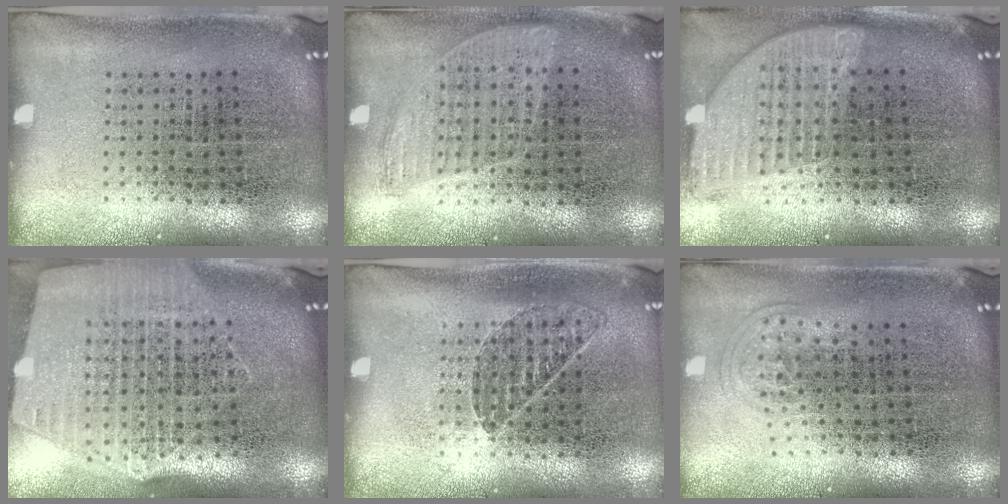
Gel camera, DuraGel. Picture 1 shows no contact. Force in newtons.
{"total": 0.9, "press": 0.8, "slide": 0.5}
{"total": 1.6, "press": 1.4, "slide": 0.8}
{"total": 2.6, "press": 2.3, "slide": 1.3}
{"total": 0.8, "press": 0.8, "slide": 0.2}
{"total": 1.0, "press": 0.6, "slide": 0.7}